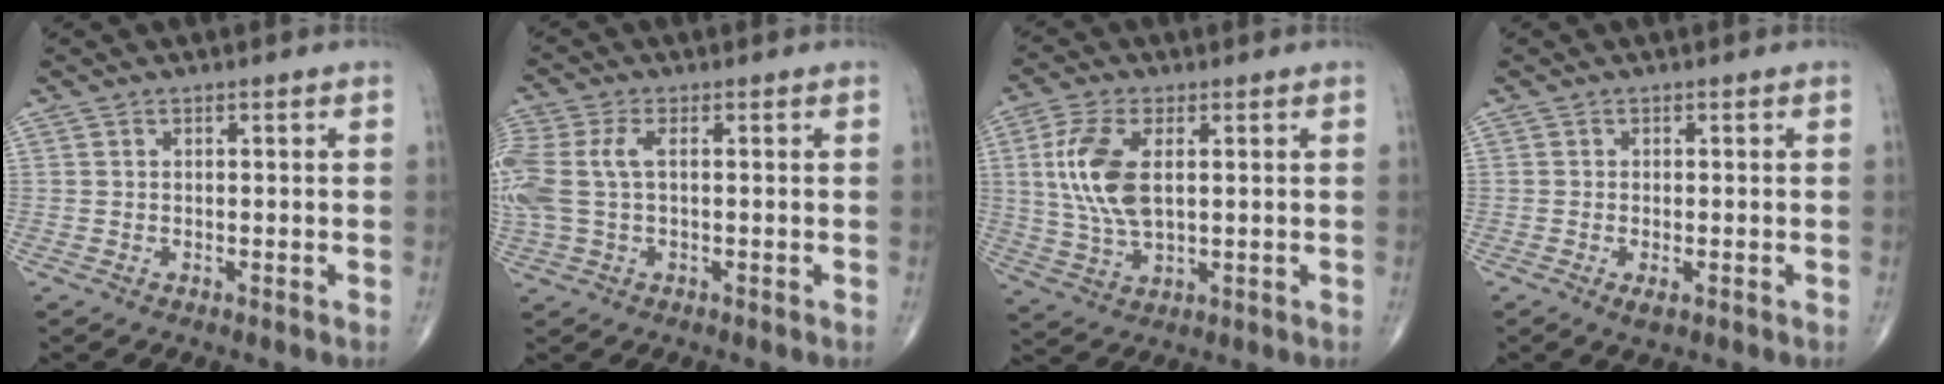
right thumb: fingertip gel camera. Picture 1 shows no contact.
{"total": 9.4, "force": [1.1, 5.1, 7.9], "torque": [-0.227, 0.020, 0.026]}
{"total": 11.1, "force": [2.1, 5.5, 9.4], "torque": [-0.208, -0.007, 0.044]}
{"total": 1.6, "force": [-0.6, 0.5, 1.4], "torque": [-0.029, -0.004, -0.011]}